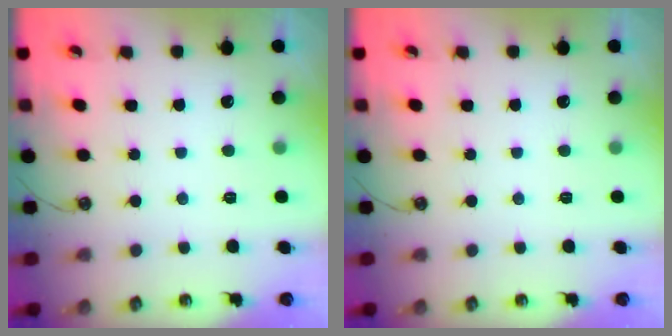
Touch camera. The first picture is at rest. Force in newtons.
{"total": 0.0}